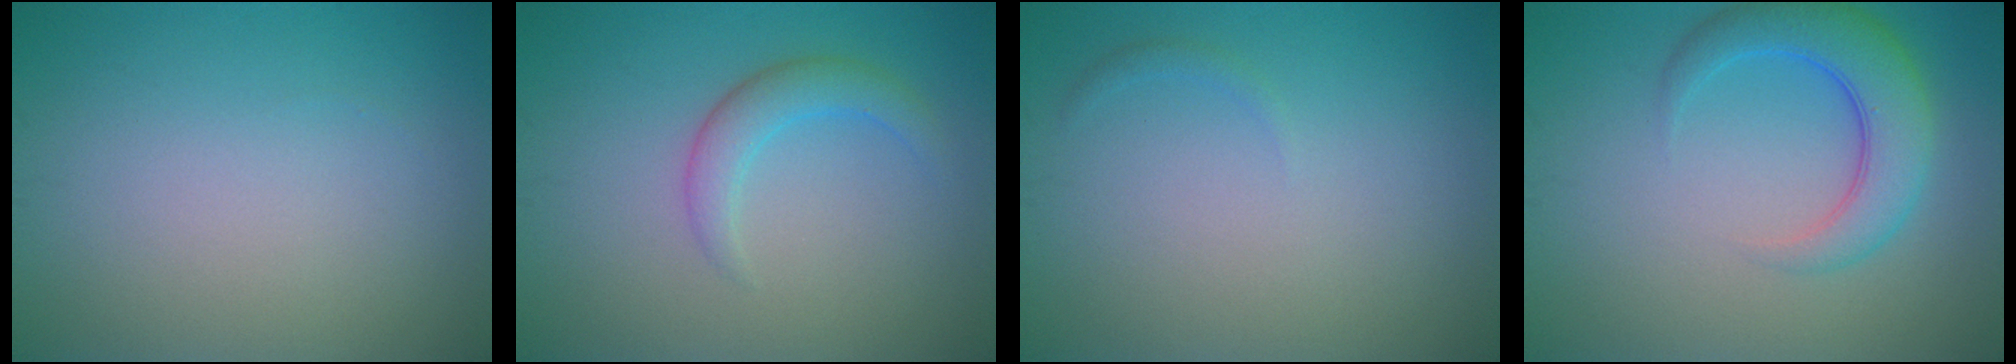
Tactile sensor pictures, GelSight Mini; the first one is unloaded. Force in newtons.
{"total": 2.5, "press": 2.5, "slide": 0.0}
{"total": 0.6, "press": 0.6, "slide": 0.0}
{"total": 5.1, "press": 5.1, "slide": 0.3}